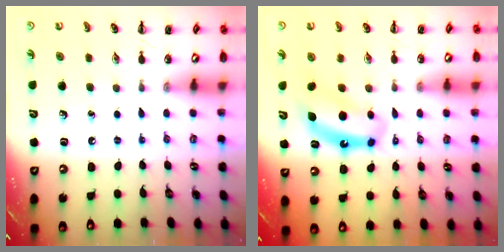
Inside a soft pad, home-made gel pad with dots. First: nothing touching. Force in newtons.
{"total": 8.2, "press": 8.0, "slide": 1.6}